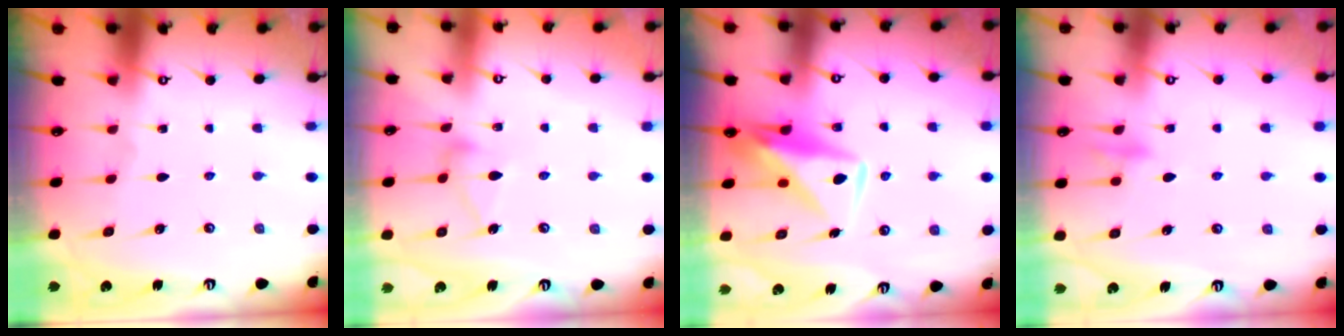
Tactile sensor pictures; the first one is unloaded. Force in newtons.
{"total": 8.8, "press": 8.8, "slide": 0.2}
{"total": 10.6, "press": 10.5, "slide": 0.8}
{"total": 8.2, "press": 8.2, "slide": 0.6}